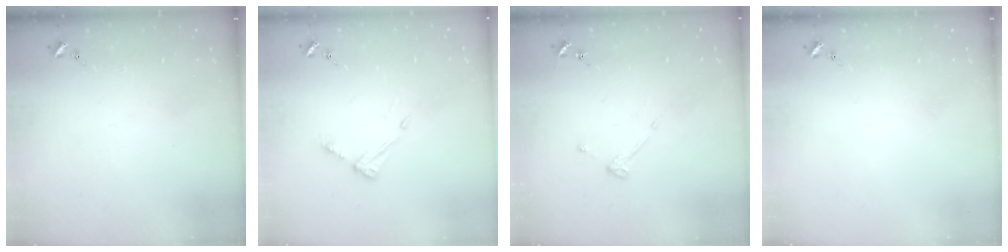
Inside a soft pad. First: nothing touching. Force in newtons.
{"total": 5.6, "press": 5.6, "slide": 0.3}
{"total": 4.3, "press": 4.3, "slide": 0.4}
{"total": 0.0}